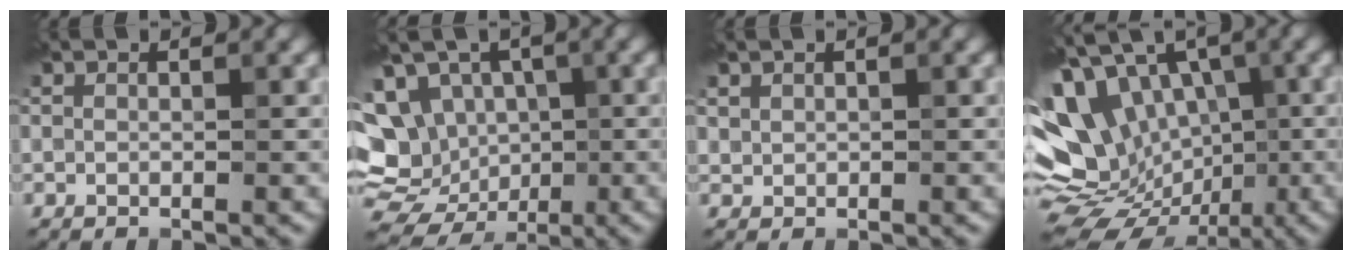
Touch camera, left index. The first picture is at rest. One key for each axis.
{"total": 14.4, "fx": -2.7, "fy": 12.4, "fz": 6.8, "tx": -0.146, "ty": -0.008, "tz": -0.034}
{"total": 0.7, "fx": 0.5, "fy": 0.5, "fz": 0.3, "tx": -0.009, "ty": 0.001, "tz": 0.011}
{"total": 16.0, "fx": -2.8, "fy": 12.7, "fz": 9.3, "tx": -0.161, "ty": 0.019, "tz": -0.047}